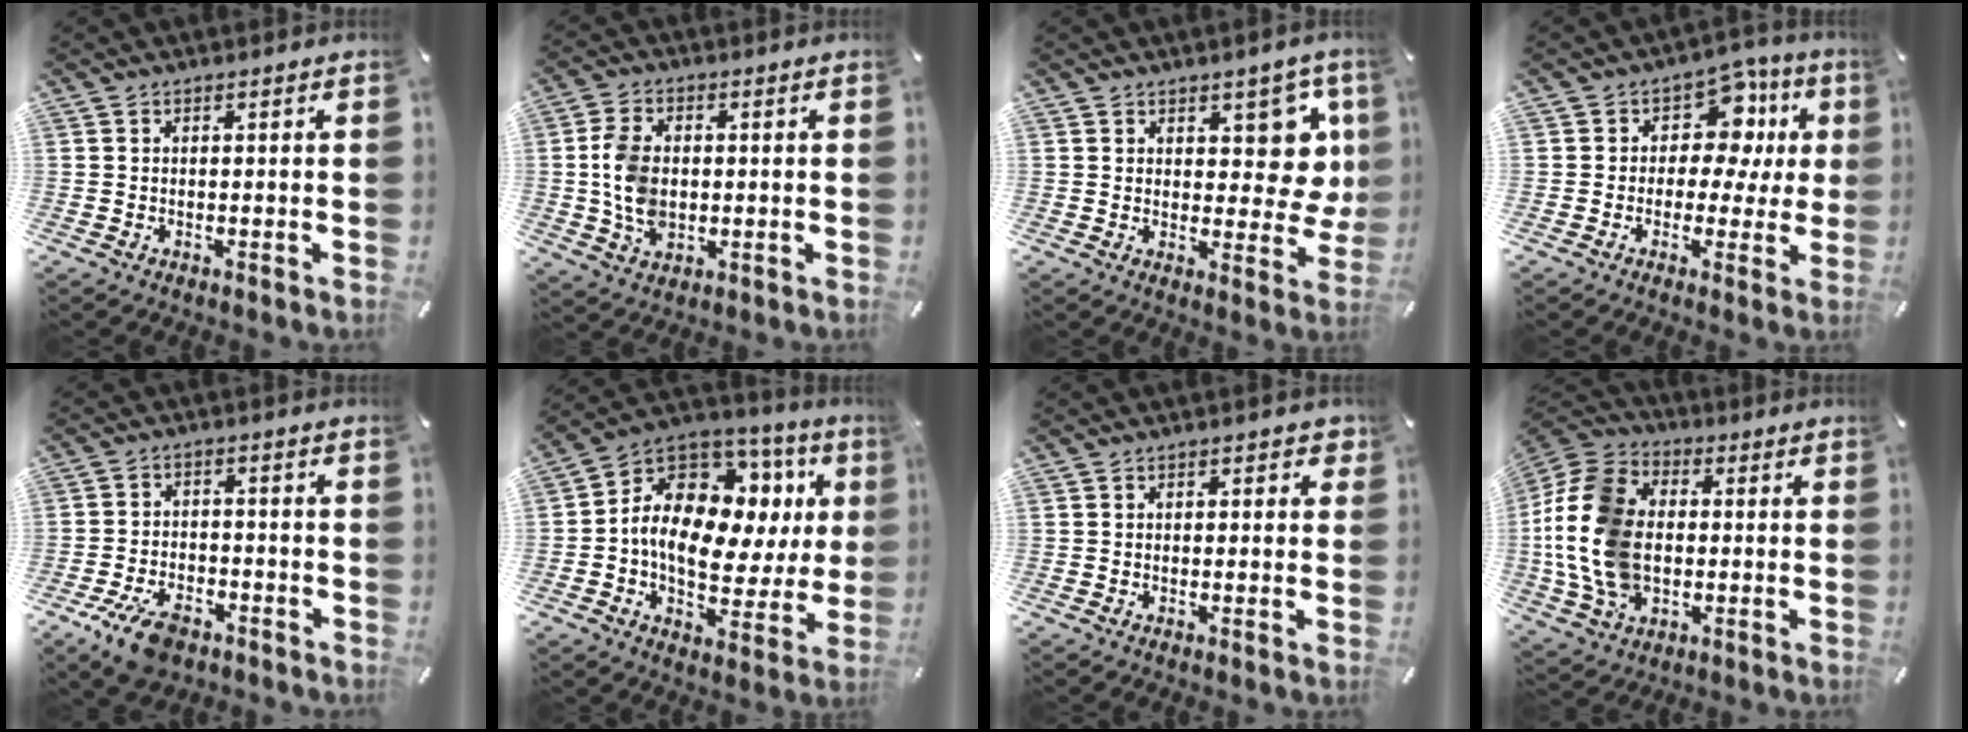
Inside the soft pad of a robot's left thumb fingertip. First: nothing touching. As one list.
[{"total": 9.6, "force": [-0.3, 7.0, 6.5], "torque": [-0.142, 0.007, -0.005]}, {"total": 9.9, "force": [4.8, 6.1, 6.2], "torque": [-0.060, -0.034, 0.083]}, {"total": 10.6, "force": [3.3, 7.6, 6.6], "torque": [-0.098, -0.019, 0.058]}, {"total": 8.5, "force": [-4.9, 4.8, 5.1], "torque": [-0.105, 0.018, -0.088]}, {"total": 16.0, "force": [2.9, 10.9, 11.3], "torque": [-0.201, -0.033, 0.043]}, {"total": 1.9, "force": [0.3, 1.2, 1.5], "torque": [-0.013, 0.002, 0.000]}, {"total": 18.4, "force": [-1.5, 13.5, 12.4], "torque": [-0.291, 0.017, -0.026]}]